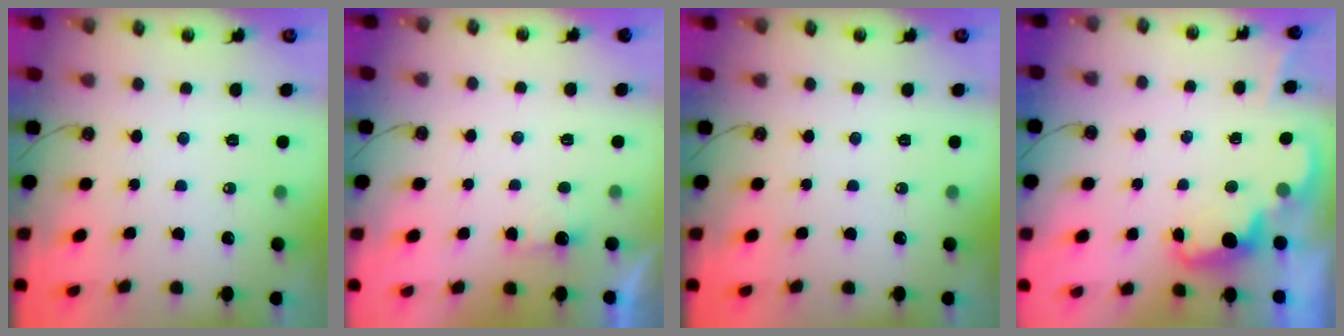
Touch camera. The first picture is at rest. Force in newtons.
{"total": 1.3, "press": 1.1, "slide": 0.8}
{"total": 0.0}
{"total": 2.4, "press": 2.3, "slide": 0.5}